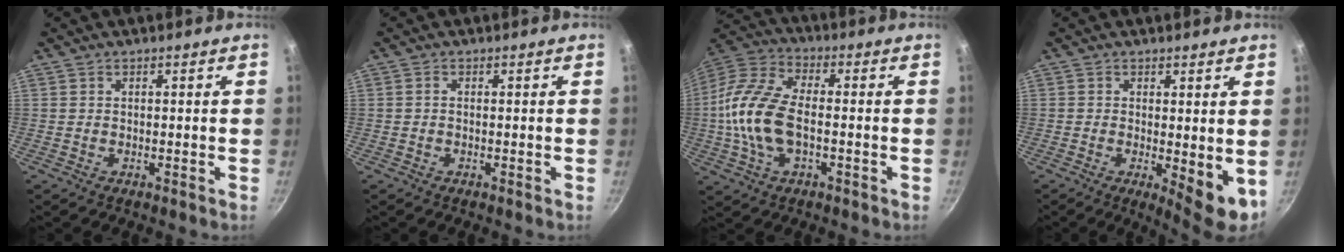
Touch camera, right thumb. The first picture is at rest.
{"total": 0.5, "force": [0.0, 0.3, 0.5], "torque": [-0.011, 0.003, -0.001]}
{"total": 15.6, "force": [-1.9, 8.5, 13.0], "torque": [-0.255, 0.032, -0.052]}
{"total": 6.8, "force": [-0.4, 2.3, 6.3], "torque": [-0.084, -0.015, -0.001]}